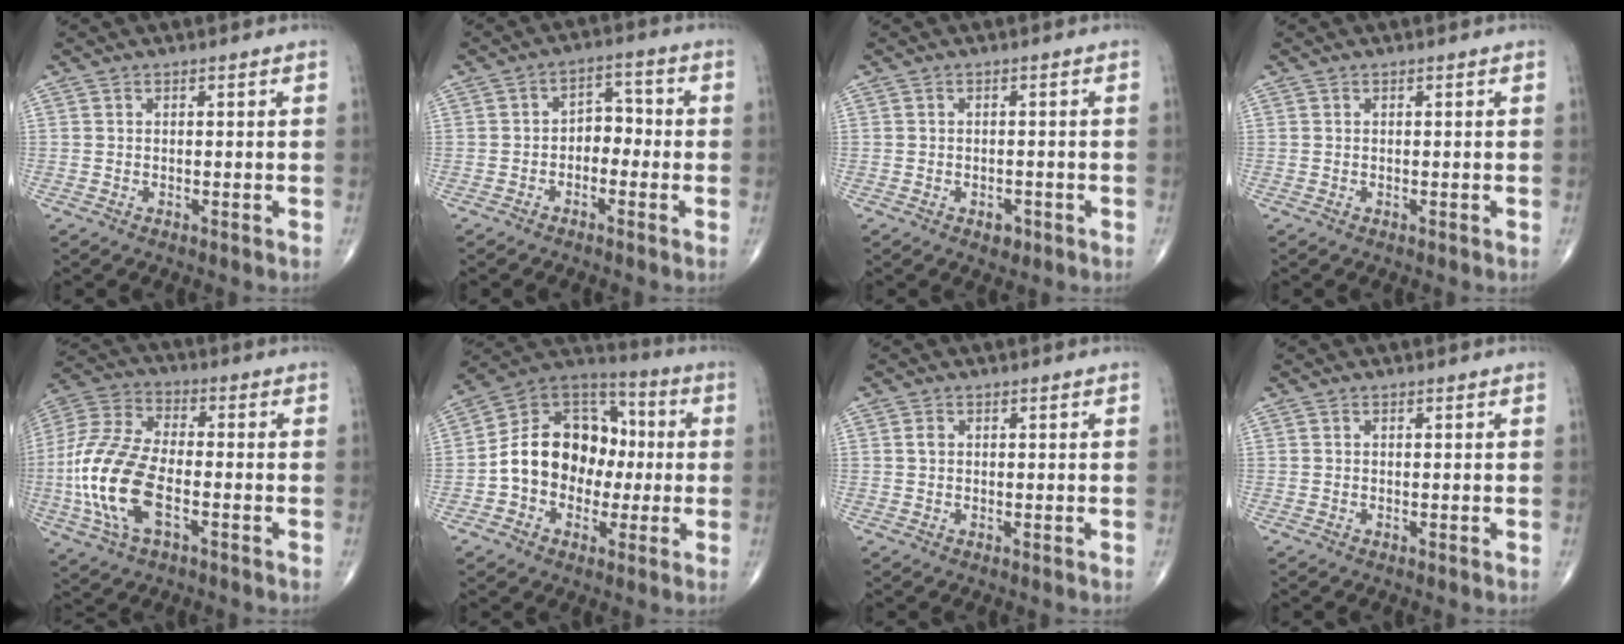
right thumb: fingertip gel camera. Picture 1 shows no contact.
{"total": 4.9, "force": [-1.3, 3.5, 3.1], "torque": [-0.019, 0.029, -0.032]}
{"total": 2.0, "force": [-1.0, 1.3, 1.1], "torque": [-0.008, 0.003, -0.011]}
{"total": 0.0}
{"total": 17.4, "force": [-4.2, 8.6, 14.6], "torque": [-0.324, 0.018, -0.080]}
{"total": 16.5, "force": [-1.3, 12.8, 10.2], "torque": [-0.126, 0.046, -0.030]}
{"total": 1.1, "force": [0.2, 0.8, 0.7], "torque": [-0.012, 0.002, 0.004]}
{"total": 0.0}